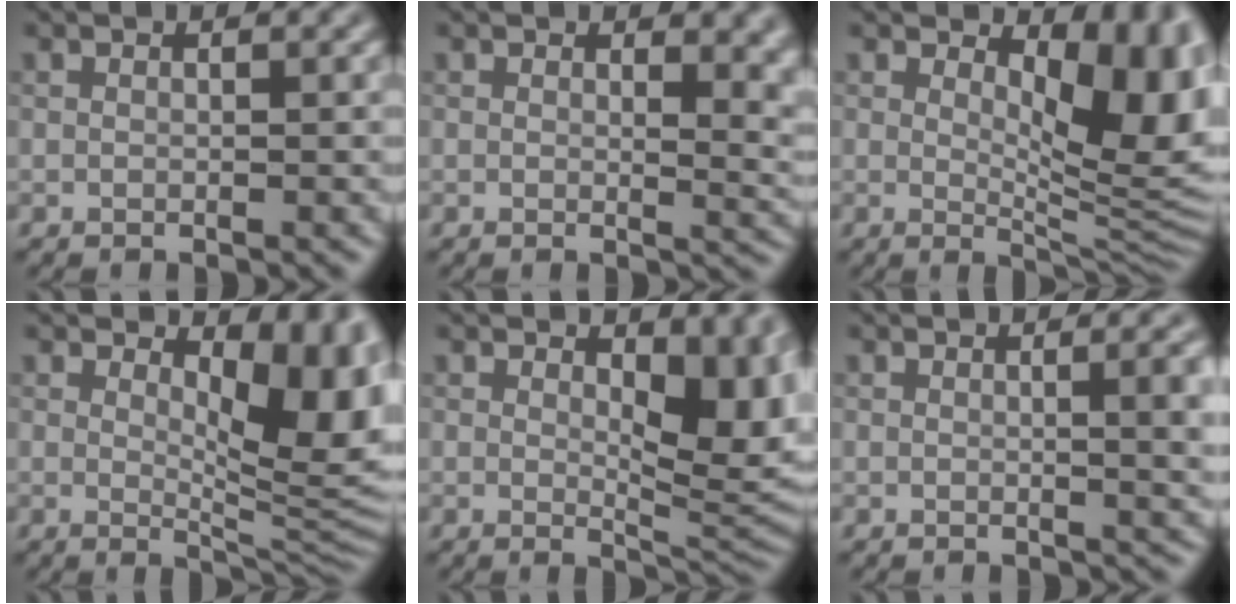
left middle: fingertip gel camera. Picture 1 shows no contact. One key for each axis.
{"total": 4.2, "fx": 1.6, "fy": 2.1, "fz": 3.2, "tx": -0.027, "ty": -0.013, "tz": 0.027}
{"total": 9.1, "fx": 2.7, "fy": 4.1, "fz": 7.7, "tx": -0.103, "ty": -0.015, "tz": 0.044}
{"total": 8.1, "fx": 2.4, "fy": 3.6, "fz": 6.9, "tx": -0.090, "ty": -0.015, "tz": 0.039}
{"total": 6.6, "fx": 1.7, "fy": 3.2, "fz": 5.5, "tx": -0.073, "ty": -0.012, "tz": 0.026}
{"total": 4.5, "fx": 0.4, "fy": 1.4, "fz": 4.2, "tx": -0.041, "ty": 0.009, "tz": 0.004}